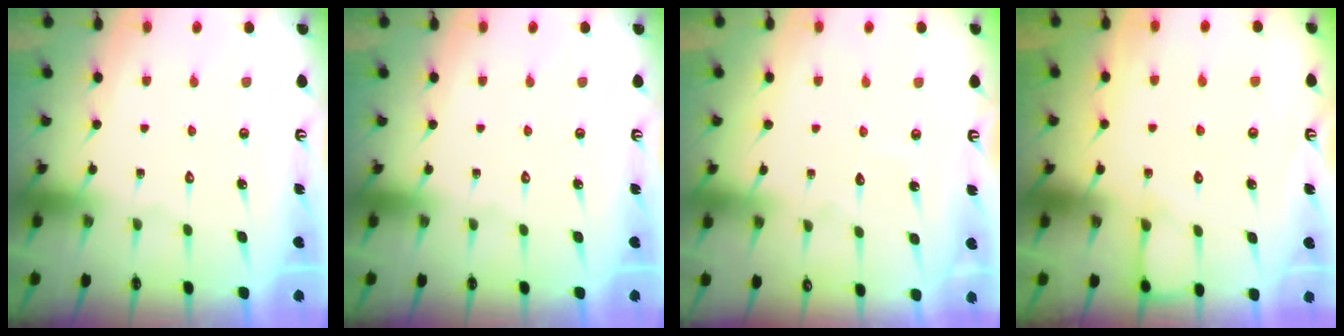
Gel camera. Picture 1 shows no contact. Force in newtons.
{"total": 0.0}
{"total": 3.0, "press": 3.0, "slide": 0.3}
{"total": 3.1, "press": 3.1, "slide": 0.4}